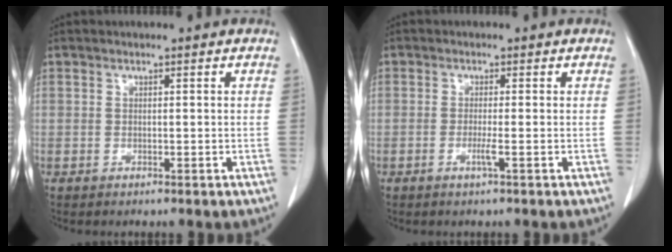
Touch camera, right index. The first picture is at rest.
{"total": 1.5, "force": [-0.6, -0.3, 1.4], "torque": [-0.028, -0.003, -0.012]}